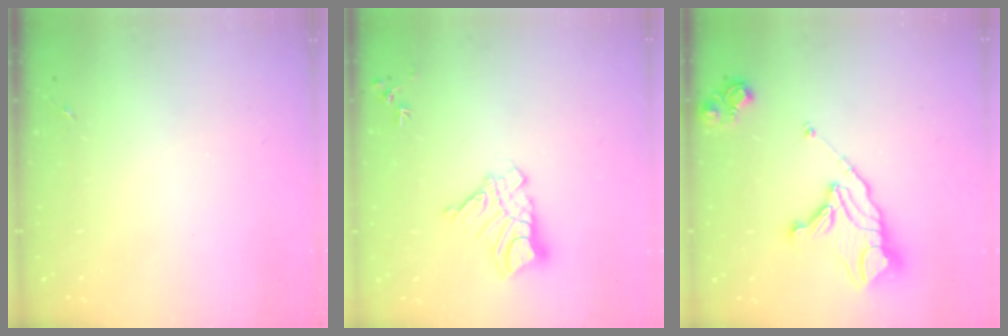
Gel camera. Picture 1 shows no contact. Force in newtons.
{"total": 11.1, "press": 11.0, "slide": 1.0}
{"total": 15.4, "press": 15.3, "slide": 1.7}